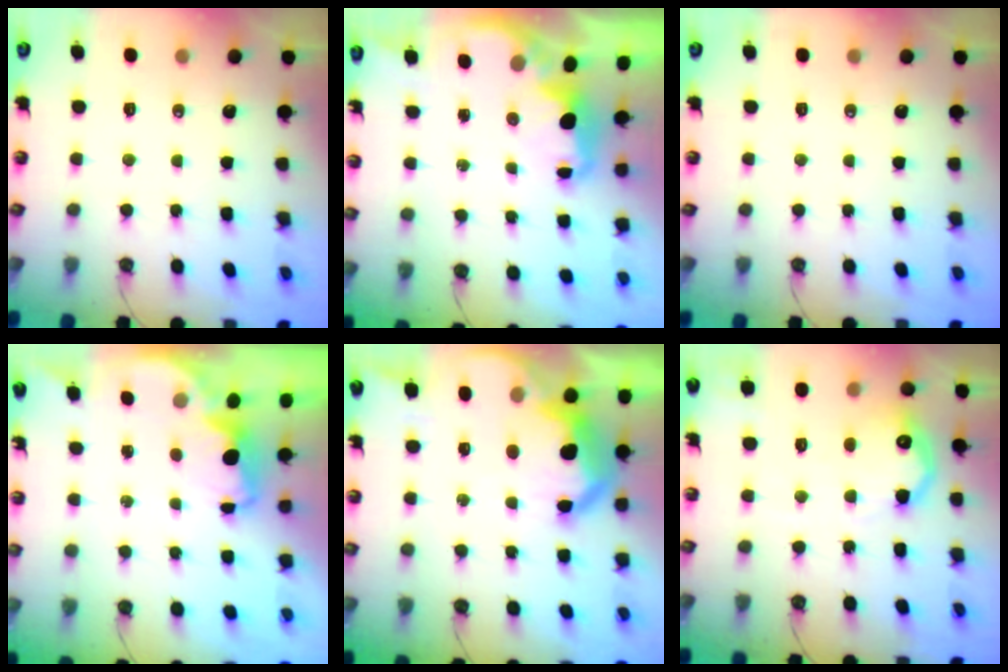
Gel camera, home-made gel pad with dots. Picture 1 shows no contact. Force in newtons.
{"total": 3.0, "press": 2.9, "slide": 0.6}
{"total": 0.0}
{"total": 1.8, "press": 1.7, "slide": 0.7}
{"total": 12.7, "press": 12.7, "slide": 0.9}
{"total": 13.6, "press": 13.6, "slide": 0.4}